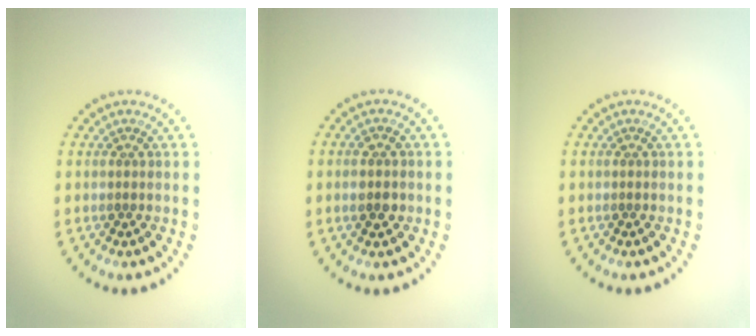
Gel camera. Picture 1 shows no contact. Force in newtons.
{"total": 1.7, "press": 1.7, "slide": 0.1}
{"total": 0.0}